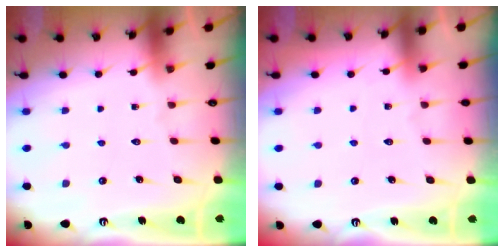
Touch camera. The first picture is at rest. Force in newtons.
{"total": 2.5, "press": 2.5, "slide": 0.4}